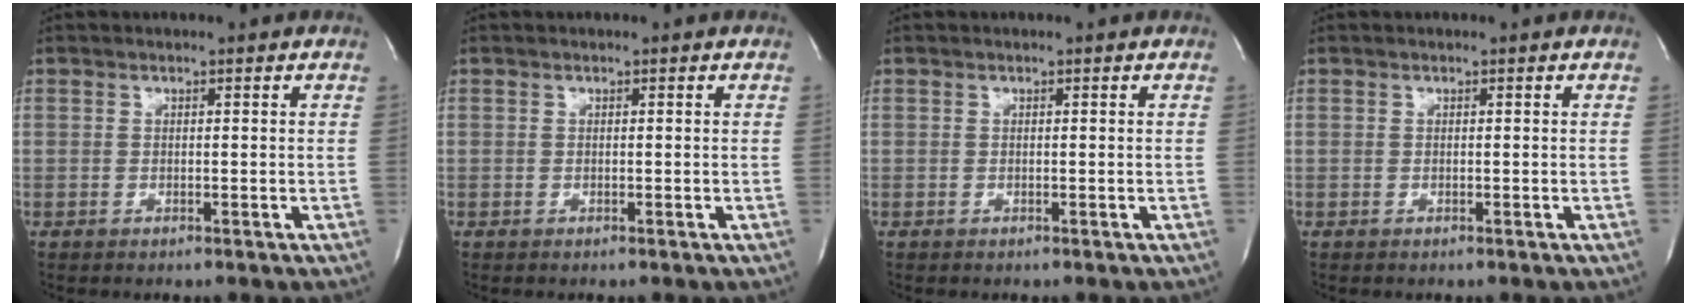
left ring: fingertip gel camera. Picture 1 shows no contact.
{"total": 0.0}
{"total": 0.0}
{"total": 0.0}